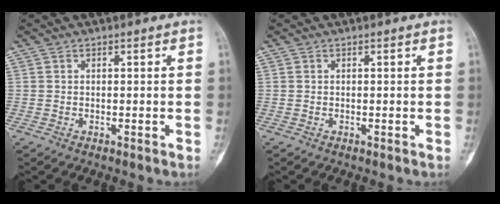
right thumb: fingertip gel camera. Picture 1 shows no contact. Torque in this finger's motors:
{"motor_torque": [0.00, 0.00, 0.12, -0.05, 0.04]}